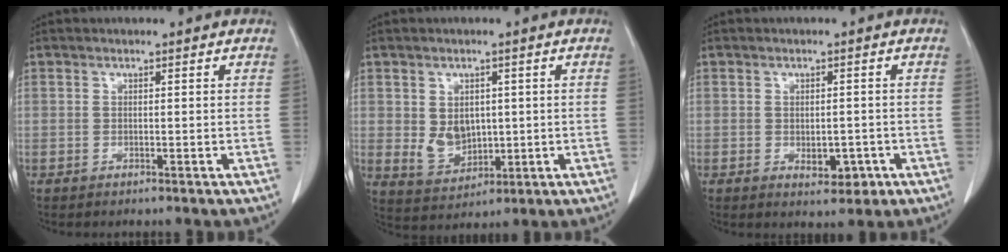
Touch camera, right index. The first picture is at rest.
{"total": 5.6, "force": [0.5, 4.2, 3.6], "torque": [-0.068, -0.001, 0.027]}
{"total": 3.9, "force": [-1.3, 2.1, 2.9], "torque": [-0.037, -0.001, -0.009]}